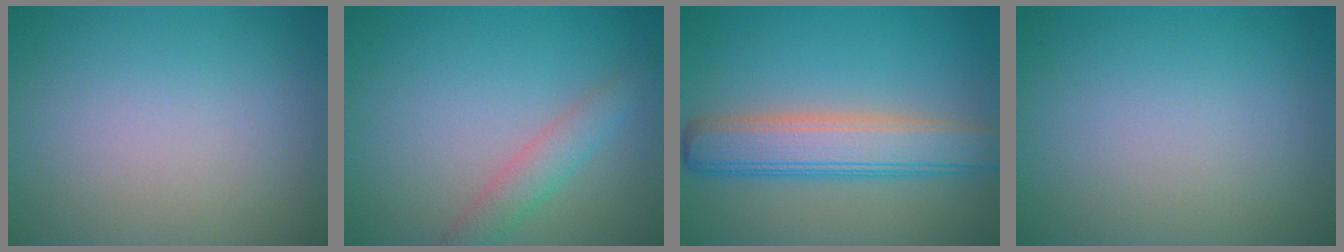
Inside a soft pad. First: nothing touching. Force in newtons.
{"total": 2.6, "press": 2.6, "slide": 0.2}
{"total": 6.1, "press": 6.1, "slide": 0.1}
{"total": 0.0}